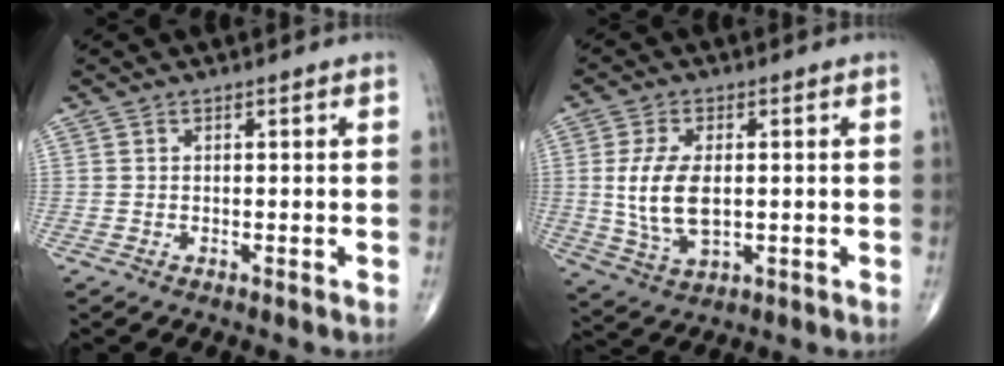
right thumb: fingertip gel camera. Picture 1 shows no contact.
{"total": 10.0, "force": [0.2, 5.4, 8.4], "torque": [-0.170, -0.009, 0.011]}